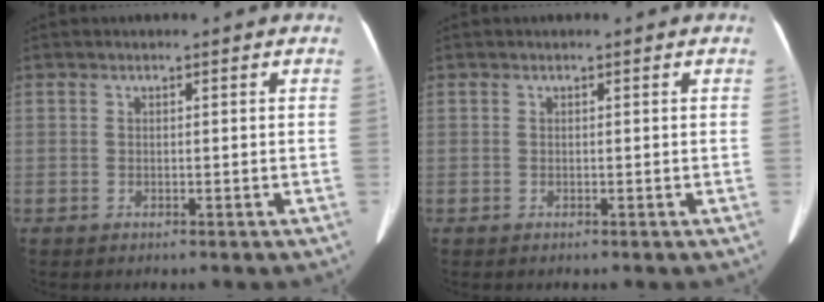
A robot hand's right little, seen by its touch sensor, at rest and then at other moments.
{"total": 0.0}